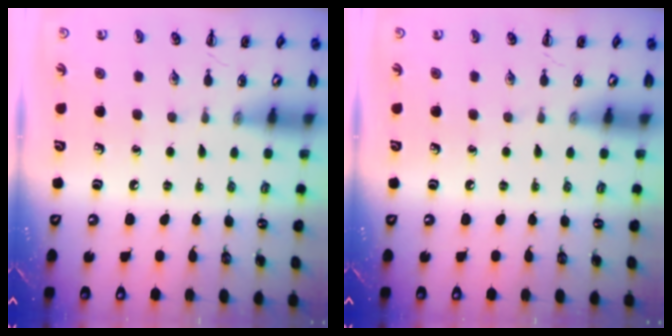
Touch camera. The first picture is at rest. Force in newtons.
{"total": 0.0}